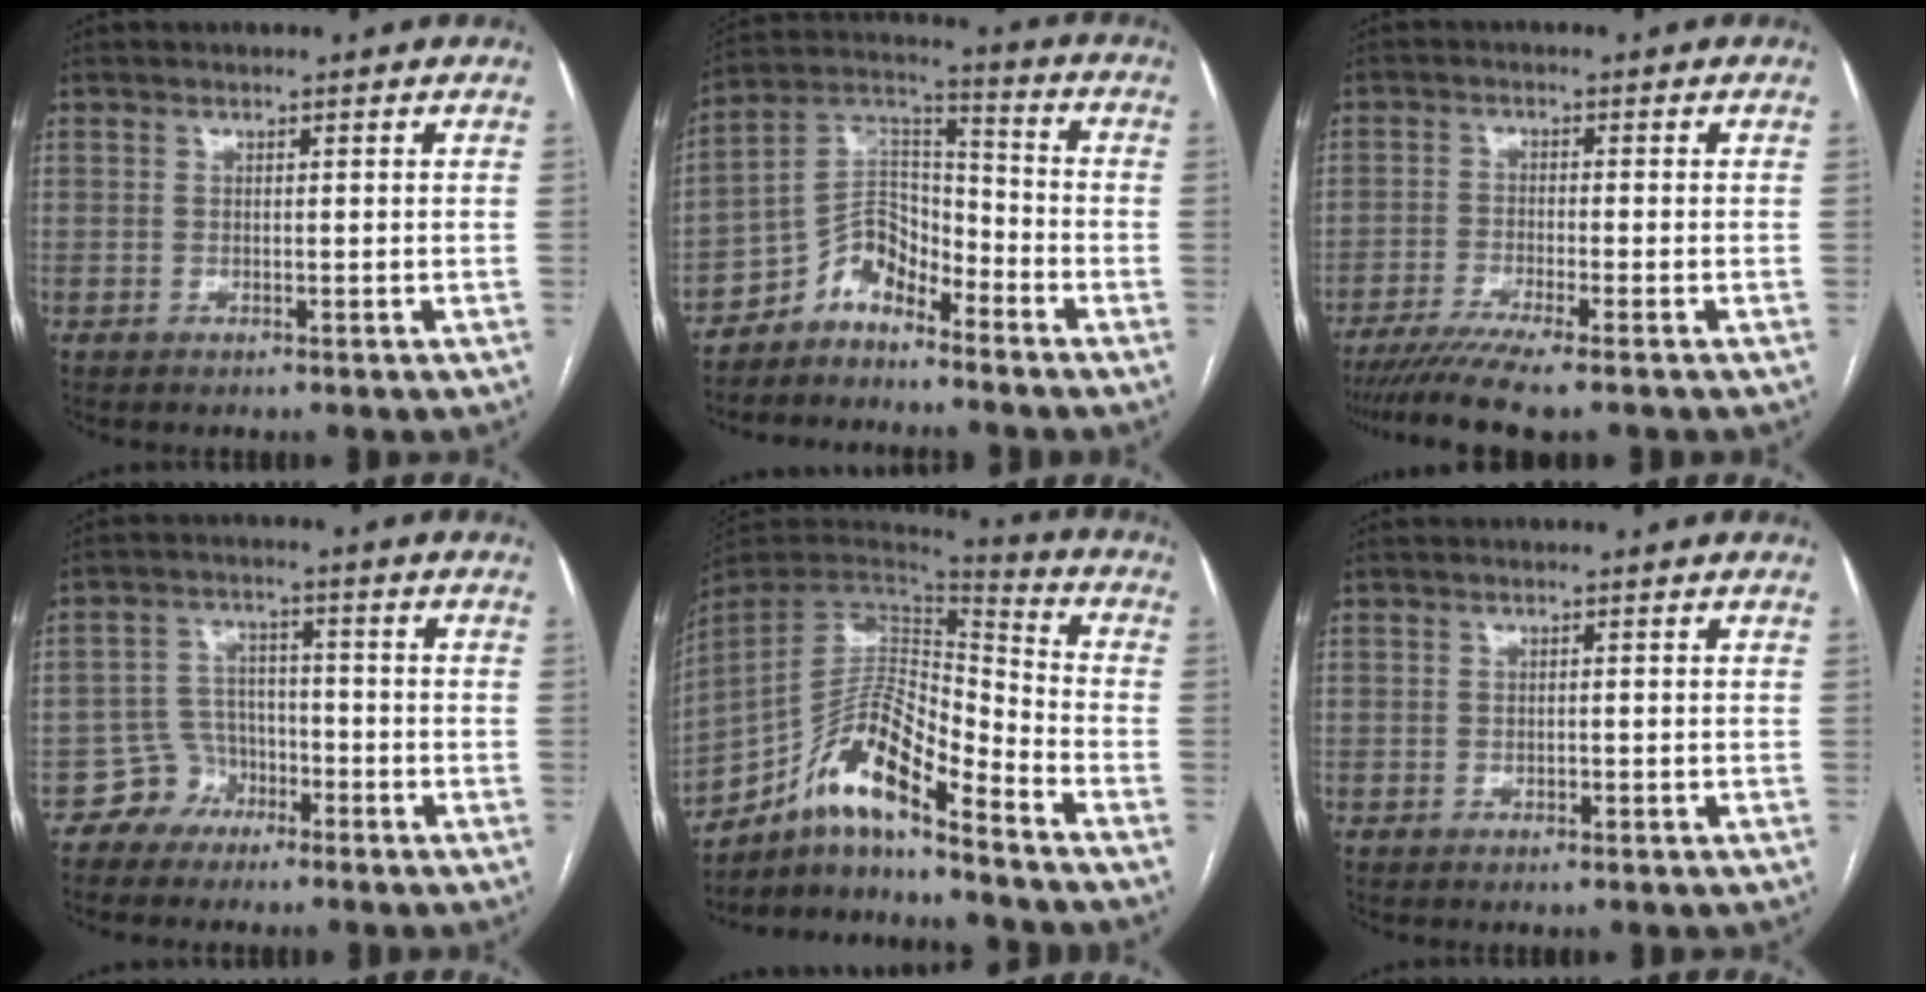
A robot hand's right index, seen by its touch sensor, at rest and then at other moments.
{"total": 8.2, "force": [-6.2, 3.8, 3.7], "torque": [-0.069, 0.038, -0.124]}
{"total": 8.0, "force": [-6.4, -0.4, 4.8], "torque": [-0.070, -0.018, -0.104]}
{"total": 4.9, "force": [-3.2, 3.7, -0.1], "torque": [0.011, 0.015, -0.057]}
{"total": 14.5, "force": [-10.4, 2.4, 9.8], "torque": [-0.177, 0.020, -0.186]}
{"total": 0.7, "force": [-0.3, 0.5, 0.4], "torque": [-0.006, 0.002, -0.003]}